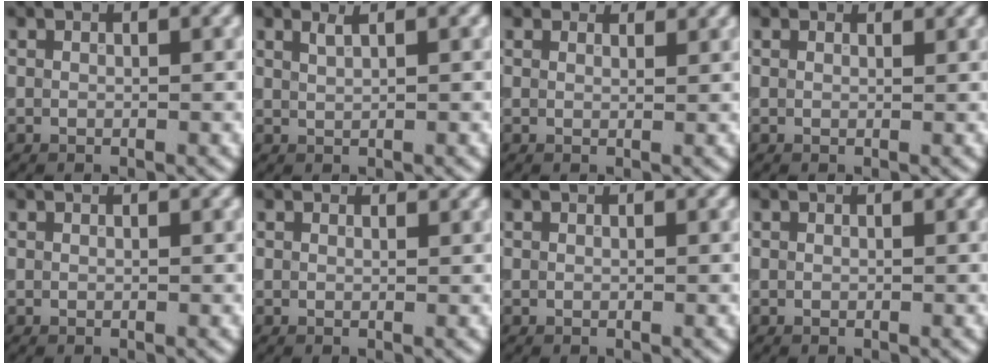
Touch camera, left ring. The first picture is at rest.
{"total": 1.3, "force": [0.9, 0.5, 0.9], "torque": [-0.012, 0.004, 0.011]}
{"total": 3.0, "force": [2.8, 1.0, 0.7], "torque": [-0.013, -0.005, 0.036]}
{"total": 1.6, "force": [1.5, 0.4, 0.3], "torque": [-0.011, -0.004, 0.013]}
{"total": 0.0}
{"total": 1.2, "force": [1.1, 0.3, 0.2], "torque": [-0.007, -0.007, 0.008]}
{"total": 0.0}
{"total": 0.0}